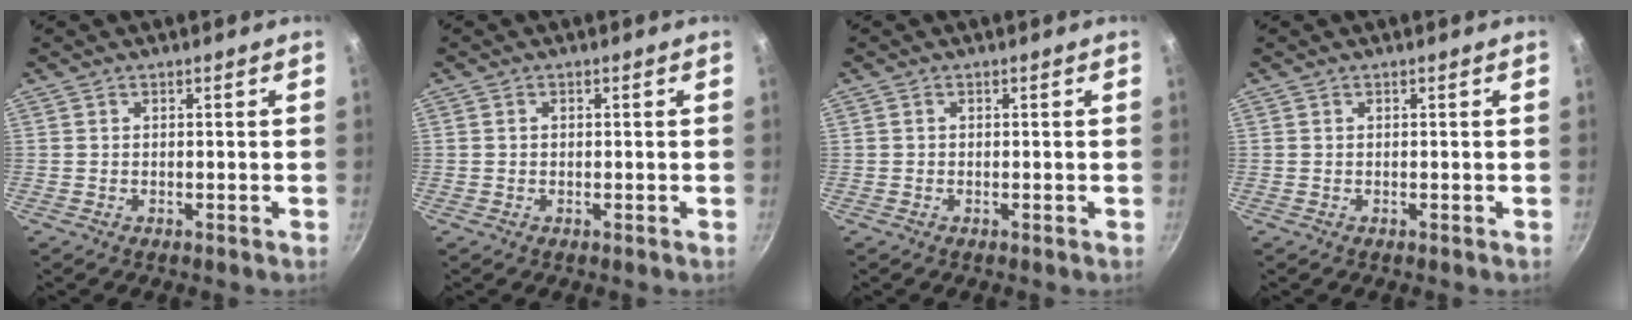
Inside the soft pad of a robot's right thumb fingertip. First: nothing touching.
{"total": 0.5, "force": [0.0, 0.4, 0.3], "torque": [-0.004, 0.003, 0.000]}
{"total": 0.0}
{"total": 0.0}